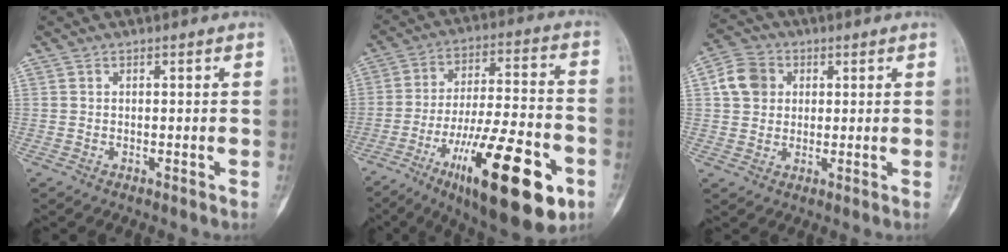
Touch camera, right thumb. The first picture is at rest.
{"total": 25.5, "force": [-11.2, 8.0, 21.4], "torque": [-0.308, 0.047, -0.167]}
{"total": 6.8, "force": [1.7, 5.5, 3.6], "torque": [-0.054, 0.007, 0.026]}